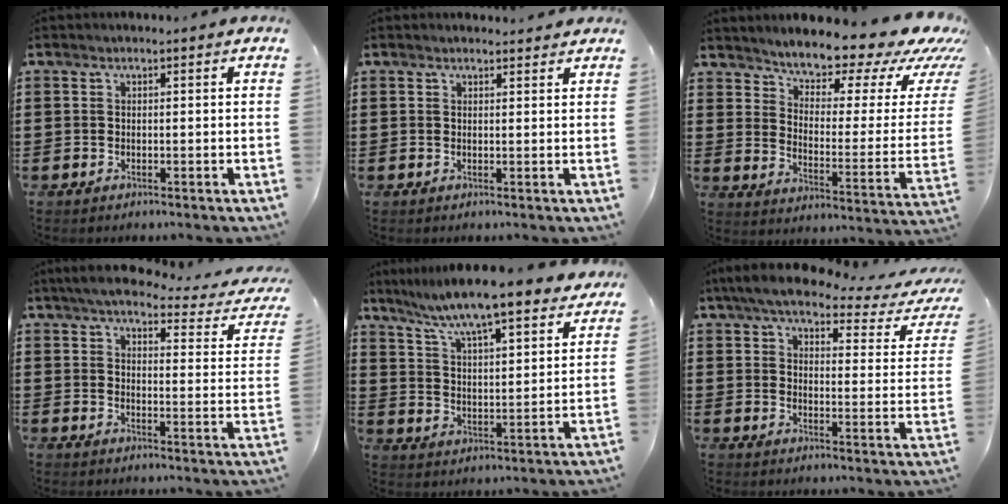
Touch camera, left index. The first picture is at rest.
{"total": 1.2, "force": [1.2, 0.1, 0.2], "torque": [-0.005, -0.001, 0.024]}
{"total": 7.0, "force": [6.4, 1.5, 2.6], "torque": [-0.060, -0.058, 0.104]}
{"total": 5.3, "force": [4.4, 0.2, 2.9], "torque": [-0.076, -0.024, 0.072]}
{"total": 8.3, "force": [7.3, -0.3, 3.8], "torque": [-0.105, -0.043, 0.120]}
{"total": 6.2, "force": [4.9, 0.7, 3.7], "torque": [-0.086, -0.026, 0.080]}